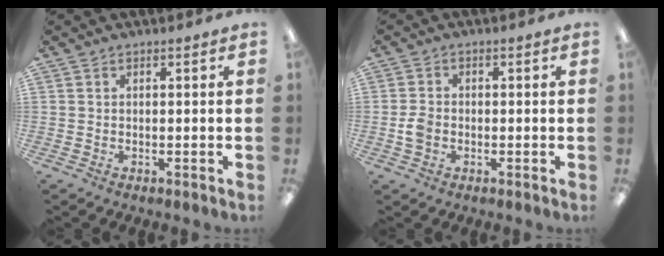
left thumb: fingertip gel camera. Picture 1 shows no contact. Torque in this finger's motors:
{"motor_torque": [-0.19, 0.70, 0.48, -0.32, 0.02]}